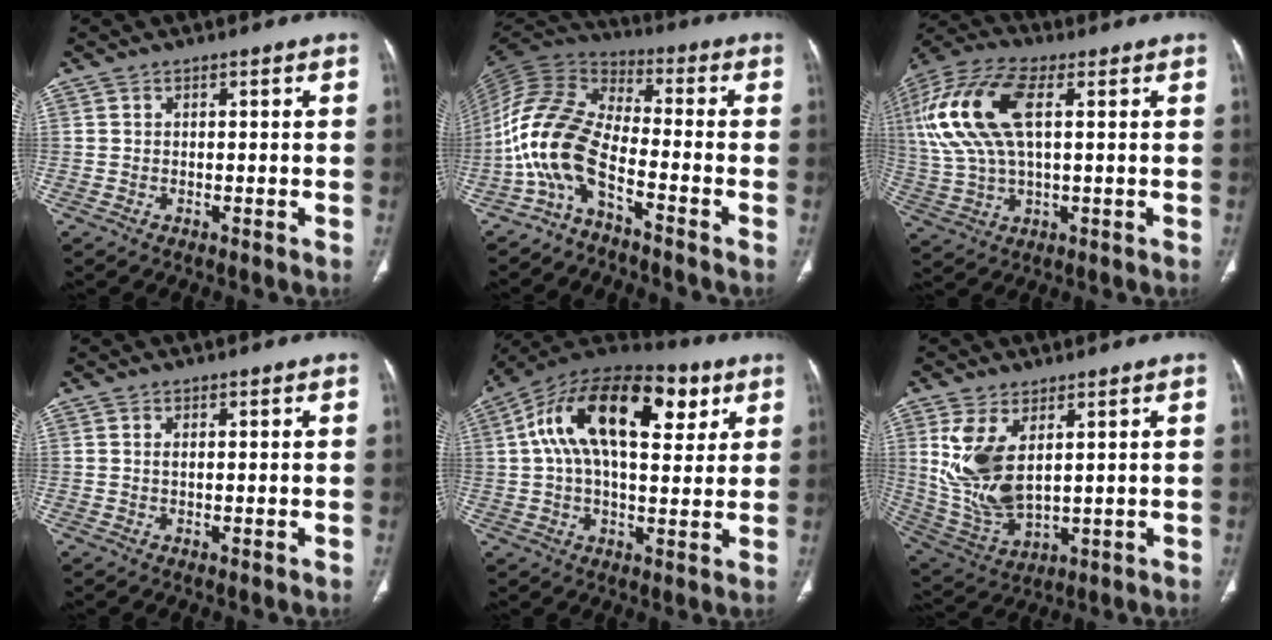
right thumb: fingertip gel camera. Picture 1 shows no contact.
{"total": 12.3, "force": [-5.9, 5.2, 9.4], "torque": [-0.208, 0.070, -0.129]}
{"total": 18.2, "force": [4.3, 8.6, 15.5], "torque": [-0.347, 0.016, 0.078]}
{"total": 1.0, "force": [0.3, 0.2, 0.9], "torque": [-0.024, -0.003, 0.007]}
{"total": 23.7, "force": [7.6, 12.1, 18.9], "torque": [-0.311, 0.023, 0.116]}
{"total": 12.6, "force": [3.5, 6.4, 10.2], "torque": [-0.208, -0.020, 0.092]}